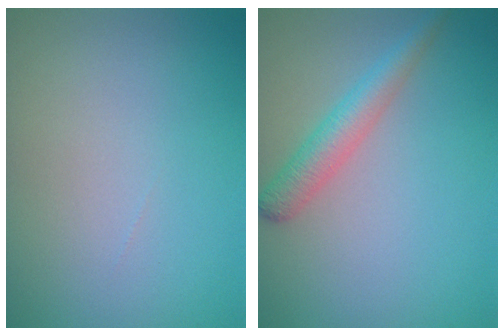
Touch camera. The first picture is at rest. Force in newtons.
{"total": 2.8, "press": 2.8, "slide": 0.1}